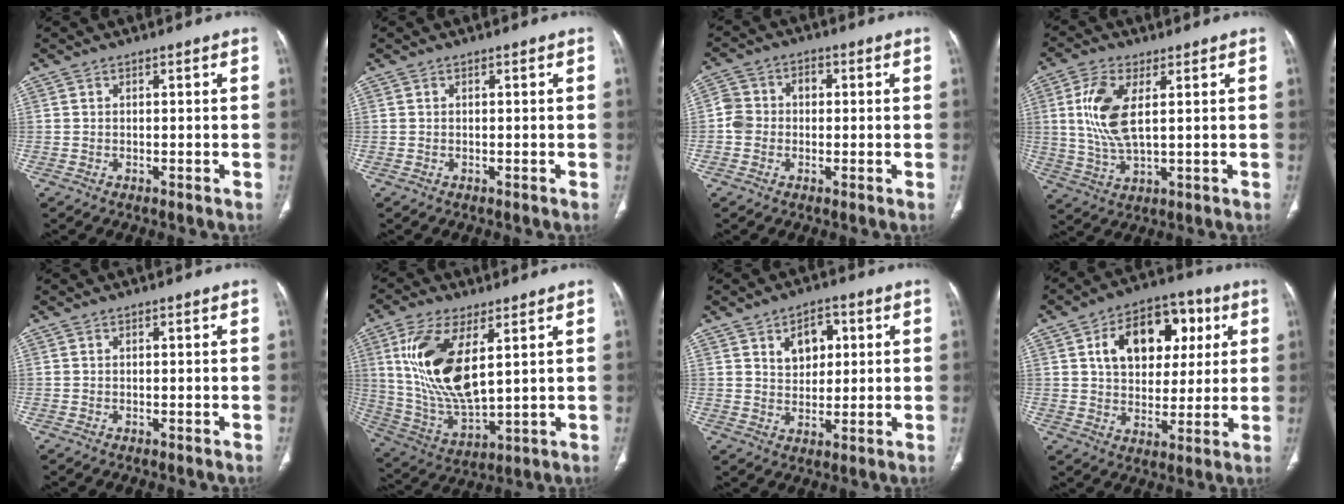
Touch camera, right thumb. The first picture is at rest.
{"total": 0.0}
{"total": 5.6, "force": [-0.5, 4.9, 2.6], "torque": [-0.037, 0.024, -0.017]}
{"total": 10.4, "force": [2.3, 4.4, 9.1], "torque": [-0.204, -0.010, 0.050]}
{"total": 0.0}
{"total": 17.8, "force": [5.2, 7.7, 15.2], "torque": [-0.304, -0.026, 0.112]}
{"total": 7.1, "force": [2.6, 4.7, 4.6], "torque": [-0.042, -0.009, 0.040]}
{"total": 16.8, "force": [5.3, 11.1, 11.4], "torque": [-0.132, 0.006, 0.084]}